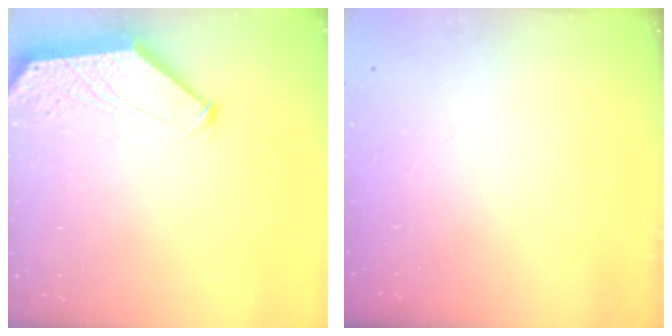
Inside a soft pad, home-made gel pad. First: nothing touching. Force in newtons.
{"total": 0.0}